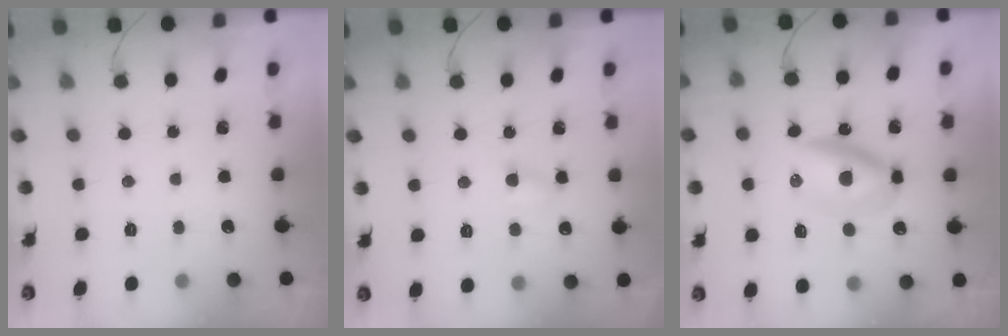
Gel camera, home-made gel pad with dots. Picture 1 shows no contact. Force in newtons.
{"total": 4.4, "press": 4.3, "slide": 0.9}
{"total": 7.0, "press": 7.0, "slide": 0.9}